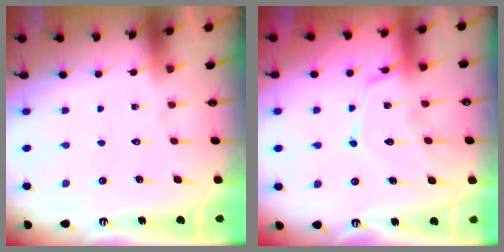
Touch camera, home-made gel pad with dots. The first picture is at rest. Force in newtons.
{"total": 12.1, "press": 12.1, "slide": 0.8}